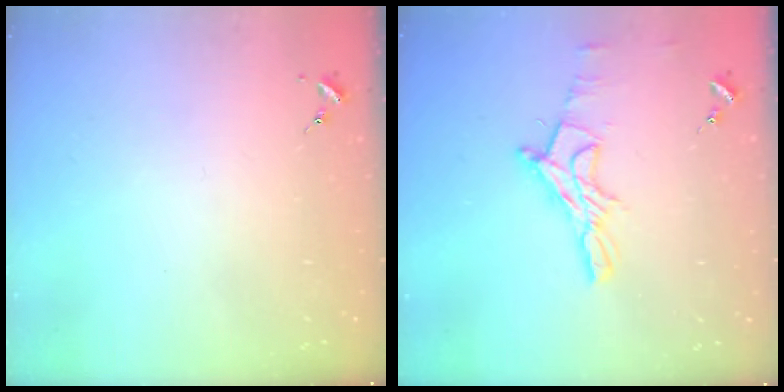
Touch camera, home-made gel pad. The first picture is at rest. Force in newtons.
{"total": 13.2, "press": 13.1, "slide": 1.1}